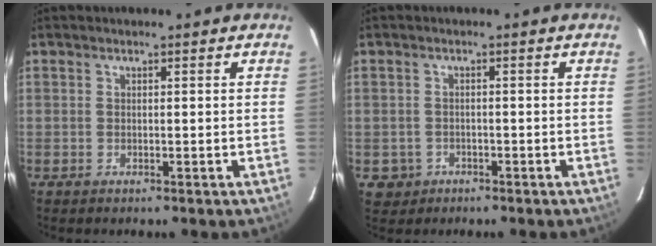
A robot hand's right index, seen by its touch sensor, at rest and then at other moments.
{"total": 3.5, "force": [-1.2, 3.2, 0.5], "torque": [-0.022, 0.006, -0.014]}